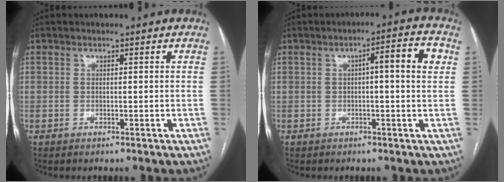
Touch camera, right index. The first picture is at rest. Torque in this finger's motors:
{"motor_torque": [0.11, 0.00, 0.10, 0.05]}